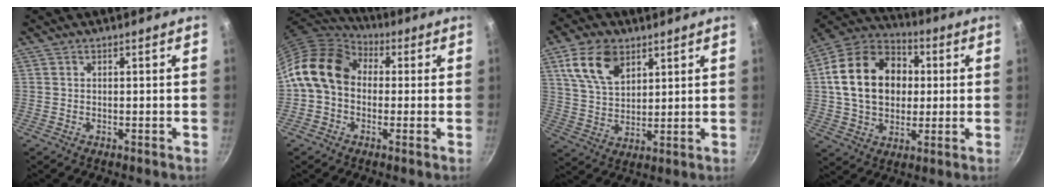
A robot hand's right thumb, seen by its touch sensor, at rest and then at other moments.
{"total": 14.0, "force": [1.2, 10.8, 8.8], "torque": [-0.131, 0.028, 0.003]}
{"total": 11.3, "force": [5.6, 6.7, 7.1], "torque": [-0.114, -0.014, 0.111]}
{"total": 20.1, "force": [2.5, 15.2, 12.9], "torque": [-0.197, 0.025, 0.036]}